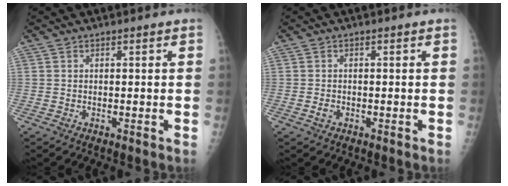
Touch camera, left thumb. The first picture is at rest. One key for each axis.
{"total": 1.3, "fx": -0.5, "fy": 1.0, "fz": 0.7, "tx": -0.011, "ty": 0.001, "tz": -0.010}